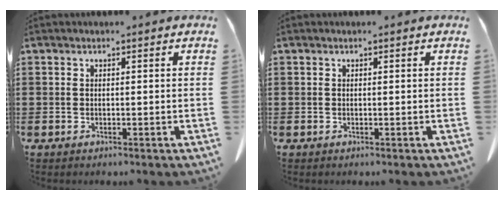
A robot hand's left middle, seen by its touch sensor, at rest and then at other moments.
{"total": 0.0}